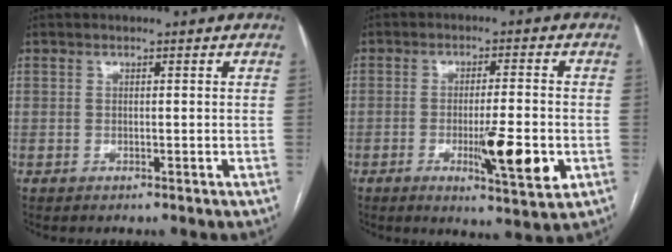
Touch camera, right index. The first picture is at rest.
{"total": 9.6, "force": [-2.7, 1.3, 9.1], "torque": [-0.138, -0.016, -0.038]}